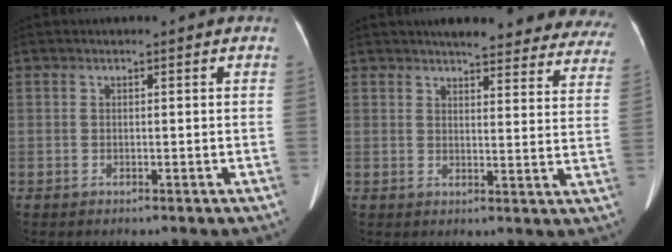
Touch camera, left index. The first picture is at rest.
{"total": 22.1, "force": [20.0, 4.6, 8.3], "torque": [-0.087, -0.047, 0.213]}